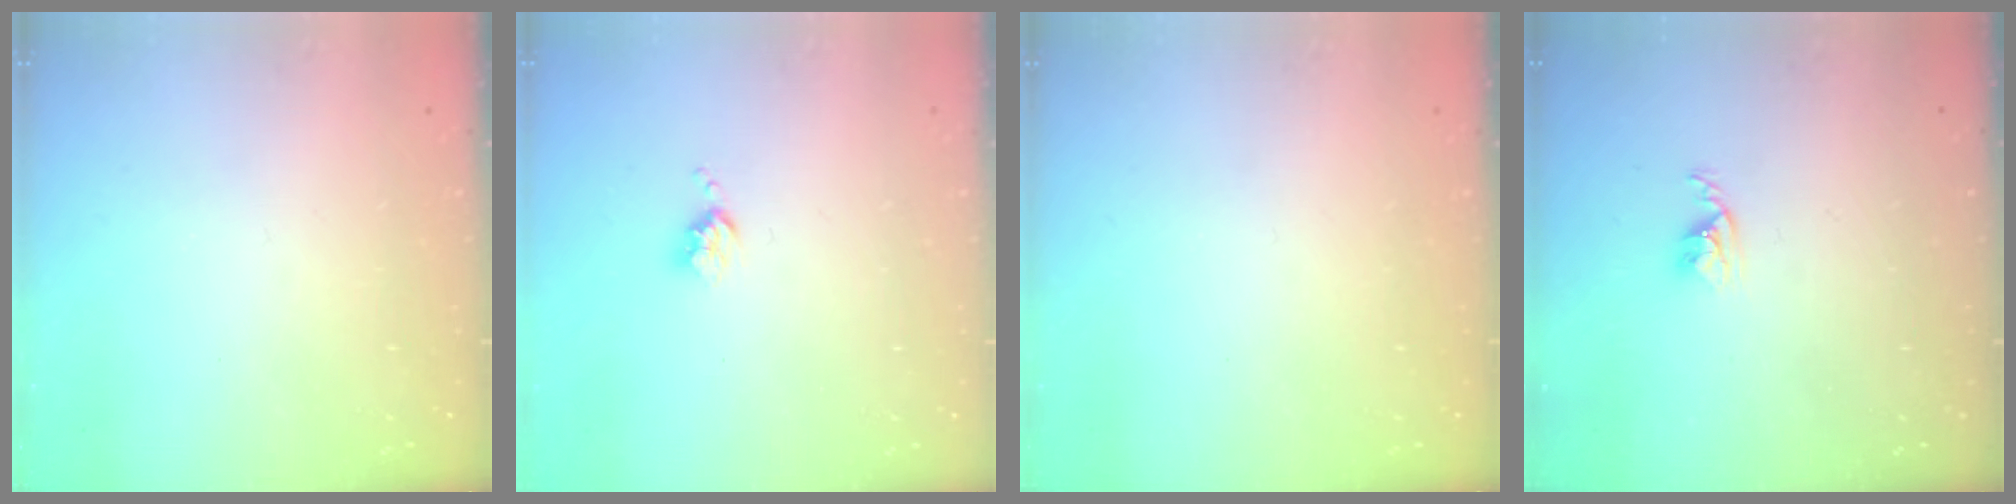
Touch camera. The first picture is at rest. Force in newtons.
{"total": 3.6, "press": 3.6, "slide": 0.4}
{"total": 0.0}
{"total": 2.9, "press": 2.9, "slide": 0.4}